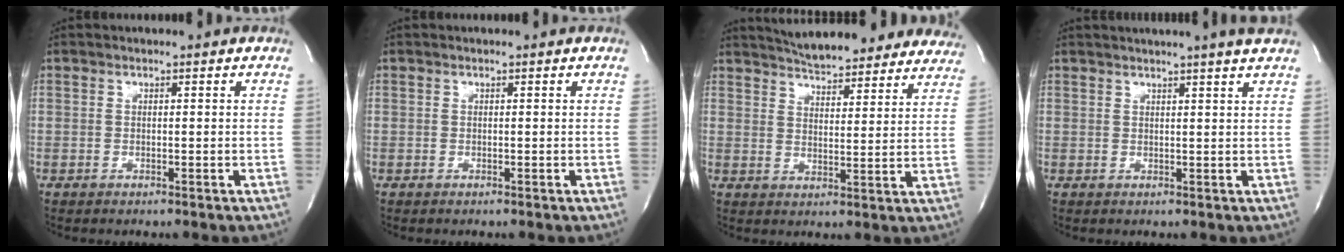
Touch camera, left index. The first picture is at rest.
{"total": 0.0}
{"total": 20.3, "force": [18.5, 4.9, 6.7], "torque": [-0.095, -0.007, 0.230]}
{"total": 6.8, "force": [5.9, -1.1, 3.2], "torque": [-0.044, 0.012, 0.059]}